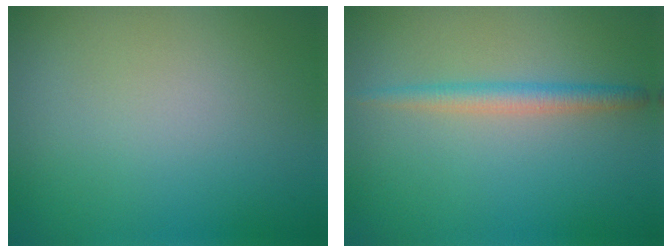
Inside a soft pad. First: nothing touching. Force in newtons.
{"total": 2.2, "press": 2.2, "slide": 0.1}